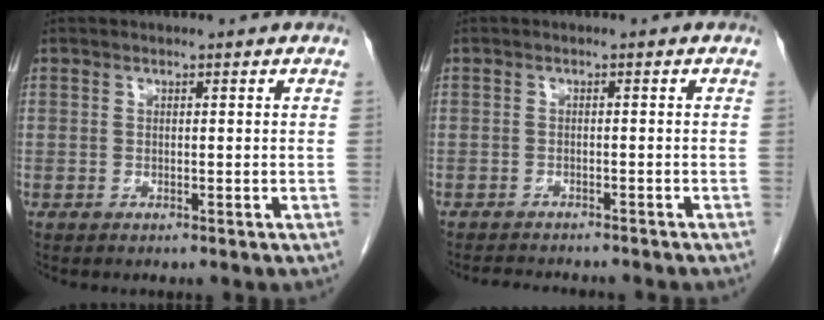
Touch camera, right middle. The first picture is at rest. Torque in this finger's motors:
{"motor_torque": [0.36, -0.27, 0.01, 0.01]}